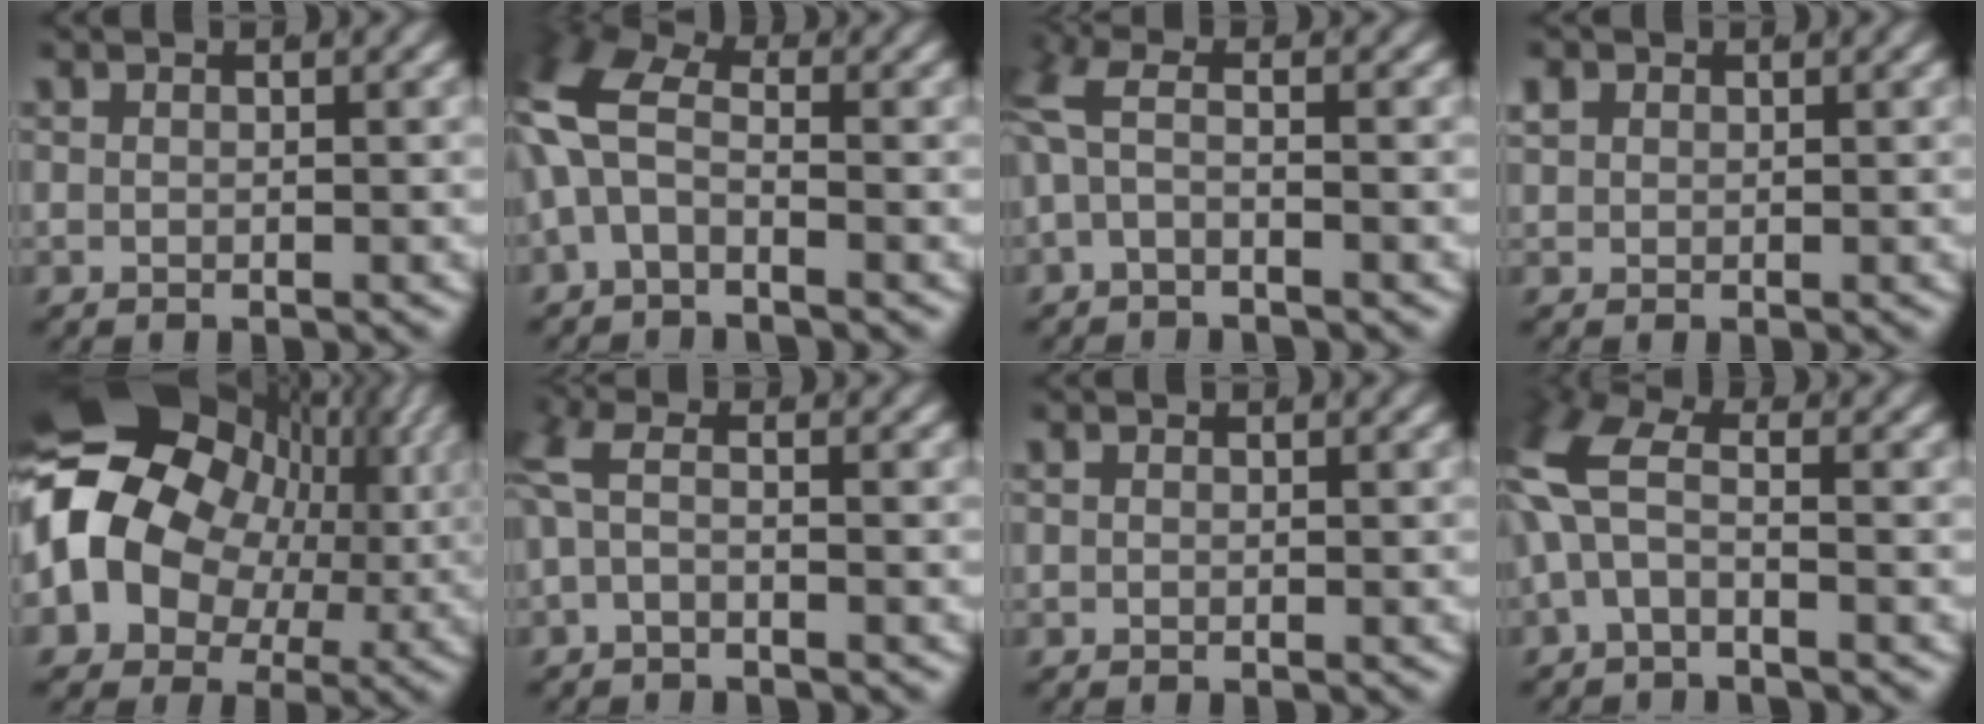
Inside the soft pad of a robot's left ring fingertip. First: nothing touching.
{"total": 5.2, "force": [0.8, 3.6, 3.6], "torque": [-0.100, -0.010, 0.011]}
{"total": 2.4, "force": [-0.2, 1.2, 2.1], "torque": [-0.060, -0.009, 0.000]}
{"total": 1.4, "force": [0.6, 1.1, 0.5], "torque": [-0.018, -0.002, 0.018]}
{"total": 20.6, "force": [2.9, 16.2, 12.3], "torque": [-0.251, -0.017, 0.033]}
{"total": 2.1, "force": [-0.2, 0.9, 1.9], "torque": [-0.048, -0.002, -0.002]}
{"total": 0.0}
{"total": 4.2, "force": [0.5, 2.5, 3.3], "torque": [-0.094, -0.012, 0.013]}